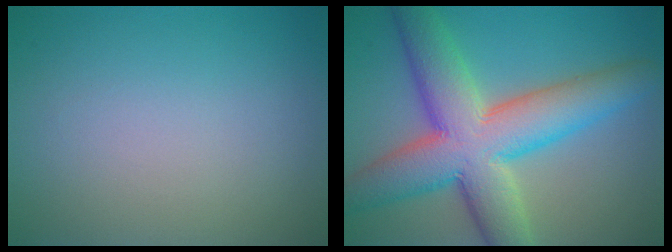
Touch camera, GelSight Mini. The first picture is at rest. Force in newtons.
{"total": 11.0, "press": 11.0, "slide": 0.4}